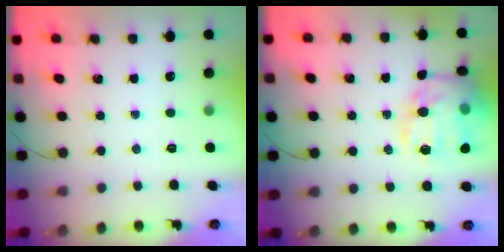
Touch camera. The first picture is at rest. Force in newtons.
{"total": 17.7, "press": 17.7, "slide": 1.2}